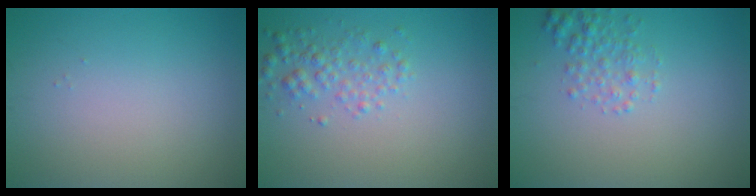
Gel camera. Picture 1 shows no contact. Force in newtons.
{"total": 2.3, "press": 2.3, "slide": 0.0}
{"total": 2.0, "press": 2.0, "slide": 0.1}